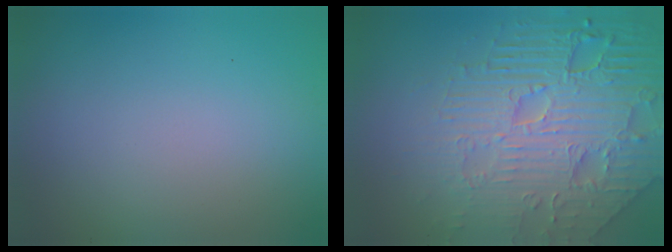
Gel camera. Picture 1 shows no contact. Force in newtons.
{"total": 8.3, "press": 6.2, "slide": 5.5}